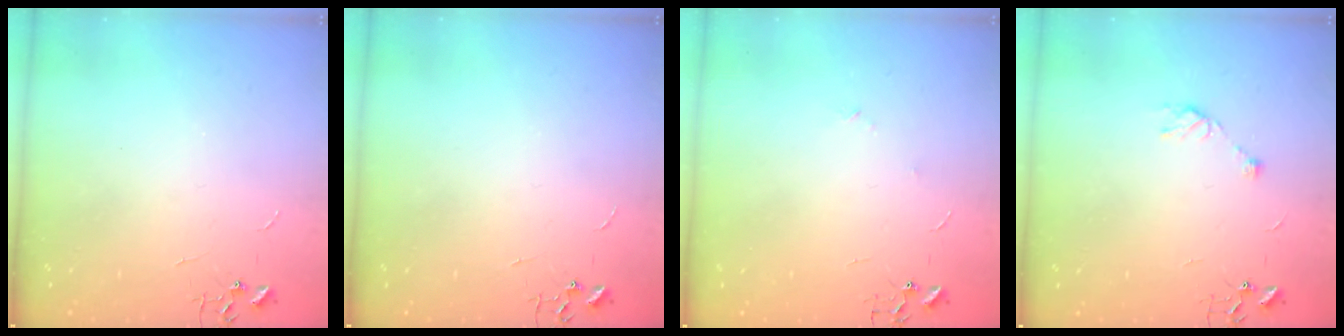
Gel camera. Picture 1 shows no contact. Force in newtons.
{"total": 0.0}
{"total": 4.1, "press": 4.0, "slide": 0.5}
{"total": 5.0, "press": 4.9, "slide": 0.7}